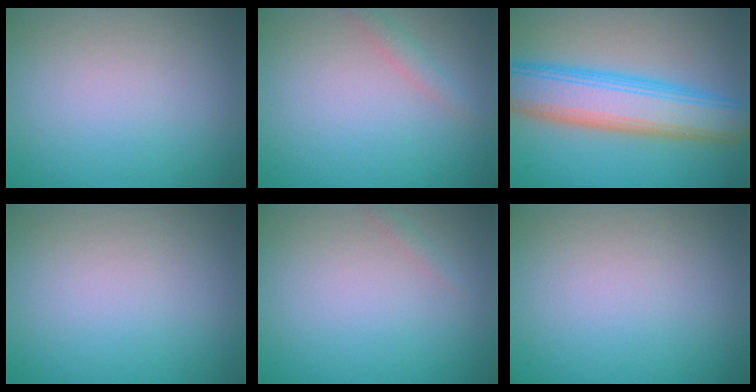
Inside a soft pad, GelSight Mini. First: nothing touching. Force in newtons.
{"total": 1.2, "press": 1.2, "slide": 0.1}
{"total": 8.4, "press": 8.3, "slide": 0.6}
{"total": 0.0}
{"total": 0.6, "press": 0.6, "slide": 0.0}
{"total": 0.0}